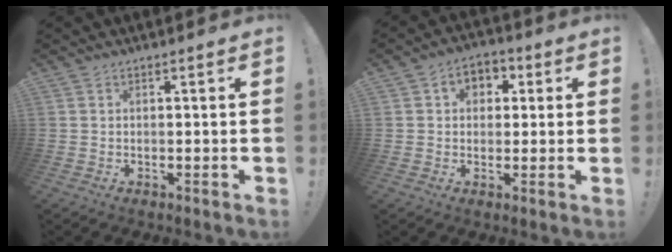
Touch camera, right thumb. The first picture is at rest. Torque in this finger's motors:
{"motor_torque": [0.02, 0.02, 0.38, 0.11, 0.00]}